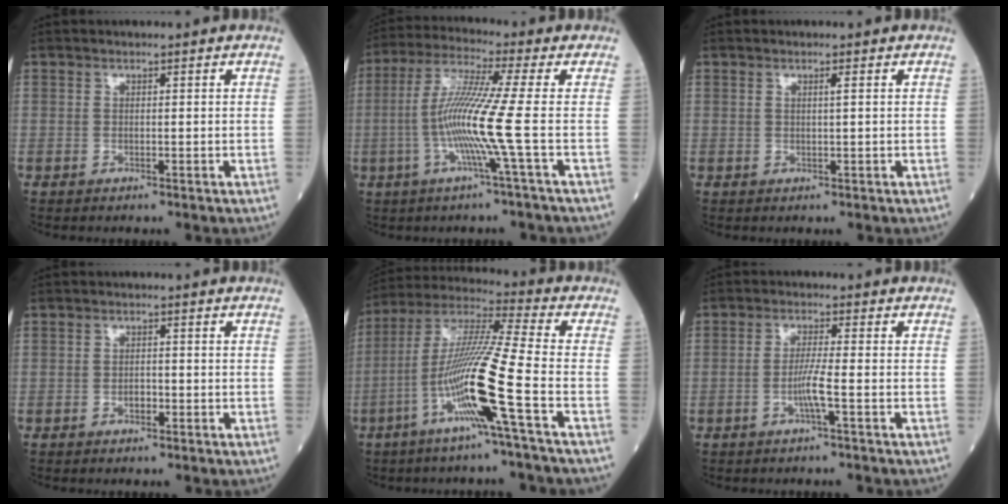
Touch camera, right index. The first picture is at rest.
{"total": 10.4, "force": [-2.1, -2.1, 9.9], "torque": [-0.203, -0.005, -0.048]}
{"total": 0.8, "force": [0.3, -0.1, 0.7], "torque": [-0.016, 0.000, 0.006]}
{"total": 1.4, "force": [-0.6, 0.7, 1.0], "torque": [-0.016, 0.004, -0.008]}
{"total": 14.9, "force": [-5.3, -1.8, 13.8], "torque": [-0.275, -0.008, -0.106]}
{"total": 3.3, "force": [-1.2, -0.7, 3.0], "torque": [-0.062, -0.001, -0.024]}